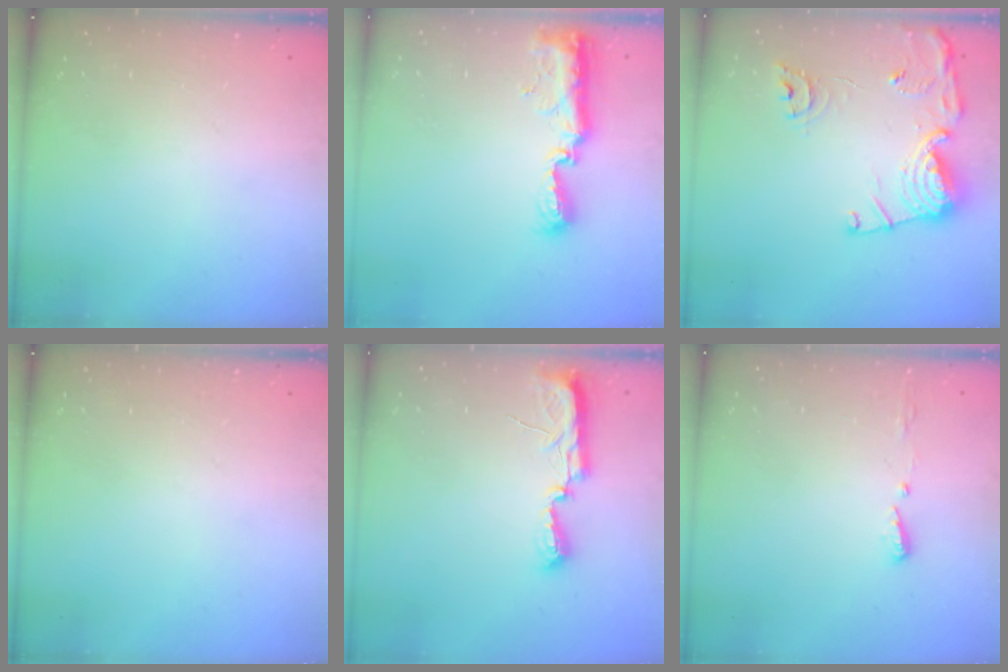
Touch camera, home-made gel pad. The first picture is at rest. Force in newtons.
{"total": 11.2, "press": 10.1, "slide": 4.8}
{"total": 15.1, "press": 15.0, "slide": 1.6}
{"total": 0.0}
{"total": 7.7, "press": 7.7, "slide": 0.6}
{"total": 4.7, "press": 4.7, "slide": 0.4}